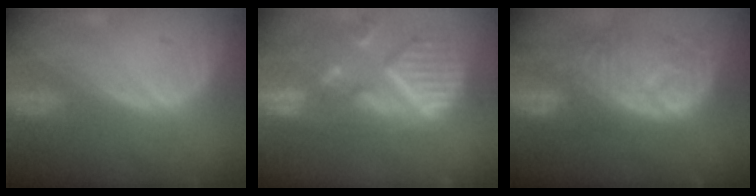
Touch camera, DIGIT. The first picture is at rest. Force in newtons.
{"total": 12.9, "press": 10.9, "slide": 6.9}
{"total": 11.1, "press": 9.8, "slide": 5.2}